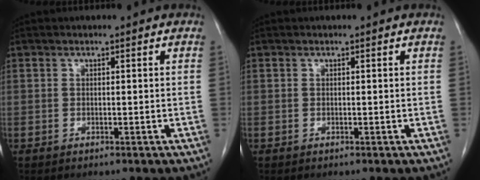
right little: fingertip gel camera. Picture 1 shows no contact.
{"total": 0.0}